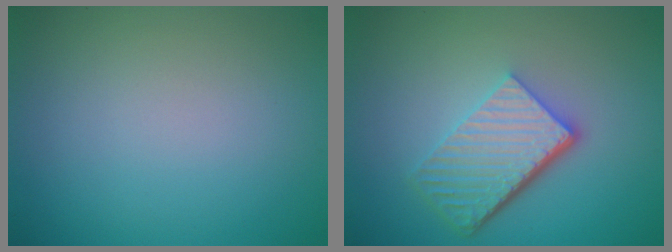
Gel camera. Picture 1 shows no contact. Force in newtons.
{"total": 5.9, "press": 4.0, "slide": 4.3}